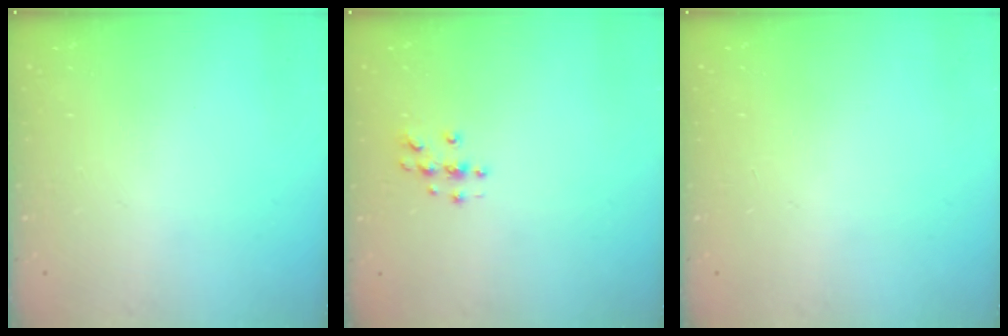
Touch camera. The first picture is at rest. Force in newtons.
{"total": 4.0, "press": 4.0, "slide": 0.5}
{"total": 0.0}